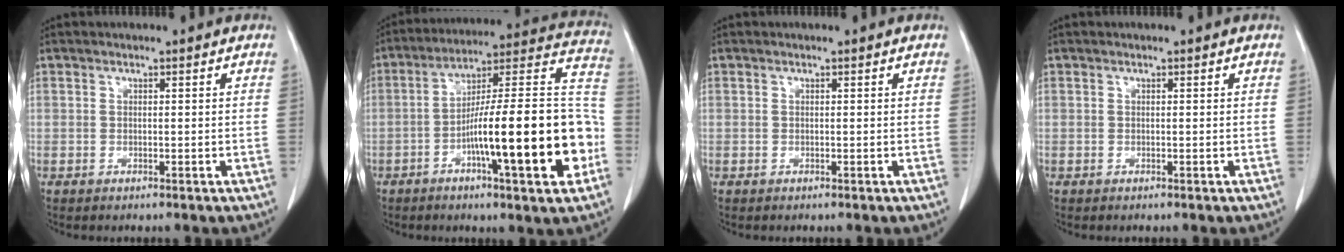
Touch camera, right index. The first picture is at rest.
{"total": 22.7, "force": [-6.7, 2.1, 21.5], "torque": [-0.283, 0.015, -0.103]}
{"total": 0.0}
{"total": 0.0}